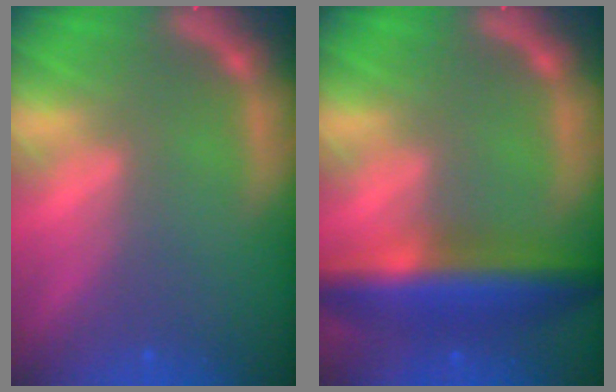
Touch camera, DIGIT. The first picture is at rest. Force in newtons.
{"total": 8.0}